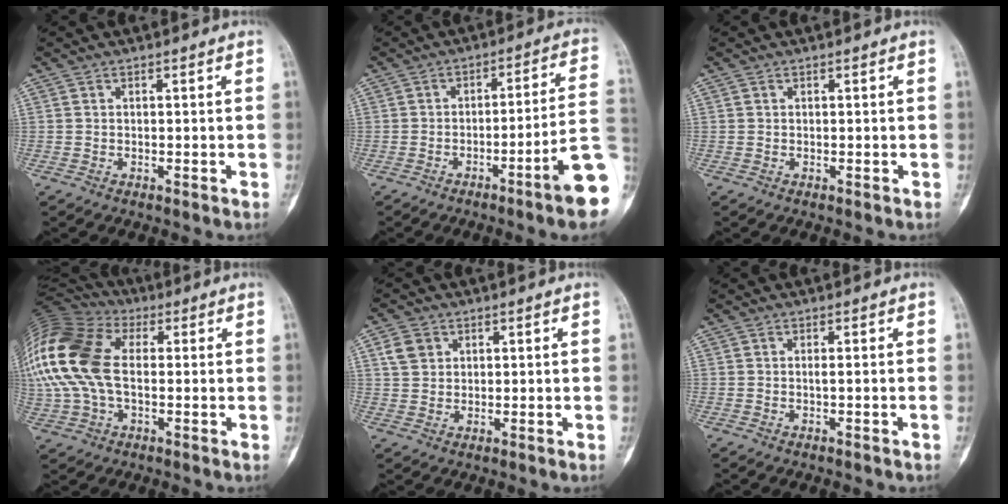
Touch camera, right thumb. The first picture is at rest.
{"total": 11.8, "force": [-4.9, 0.0, 10.8], "torque": [-0.136, 0.028, -0.075]}
{"total": 0.0}
{"total": 21.1, "force": [1.6, 13.3, 16.3], "torque": [-0.391, 0.023, 0.025]}
{"total": 3.9, "force": [1.5, 3.2, 1.6], "torque": [-0.019, -0.001, 0.031]}
{"total": 0.9, "force": [-0.3, -0.4, 0.7], "torque": [-0.004, 0.002, -0.009]}